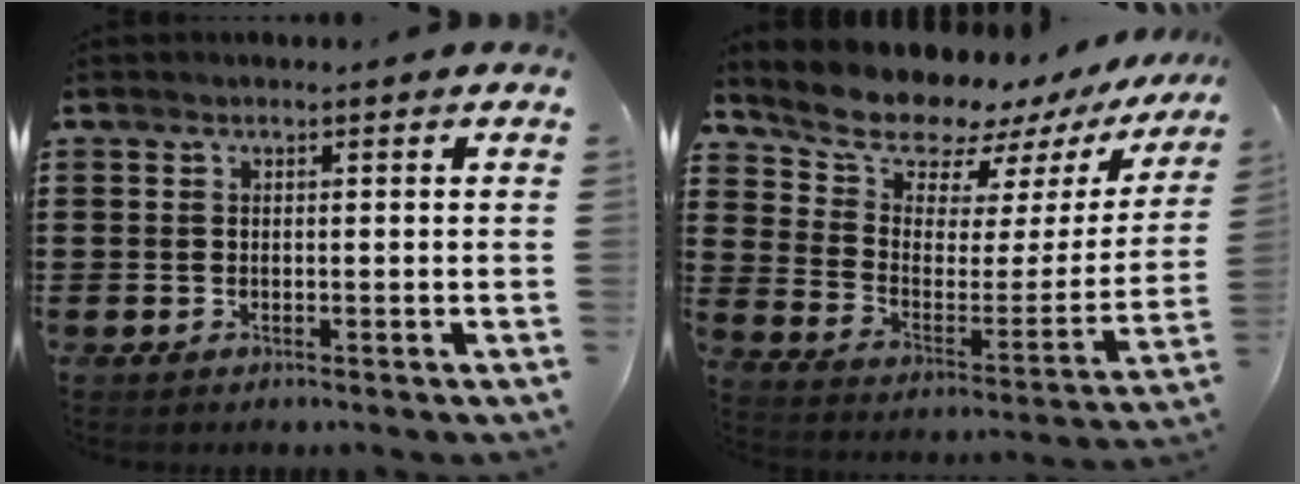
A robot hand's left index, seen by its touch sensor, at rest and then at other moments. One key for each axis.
{"total": 9.5, "fx": 8.8, "fy": 2.9, "fz": 2.1, "tx": -0.071, "ty": -0.073, "tz": 0.151}